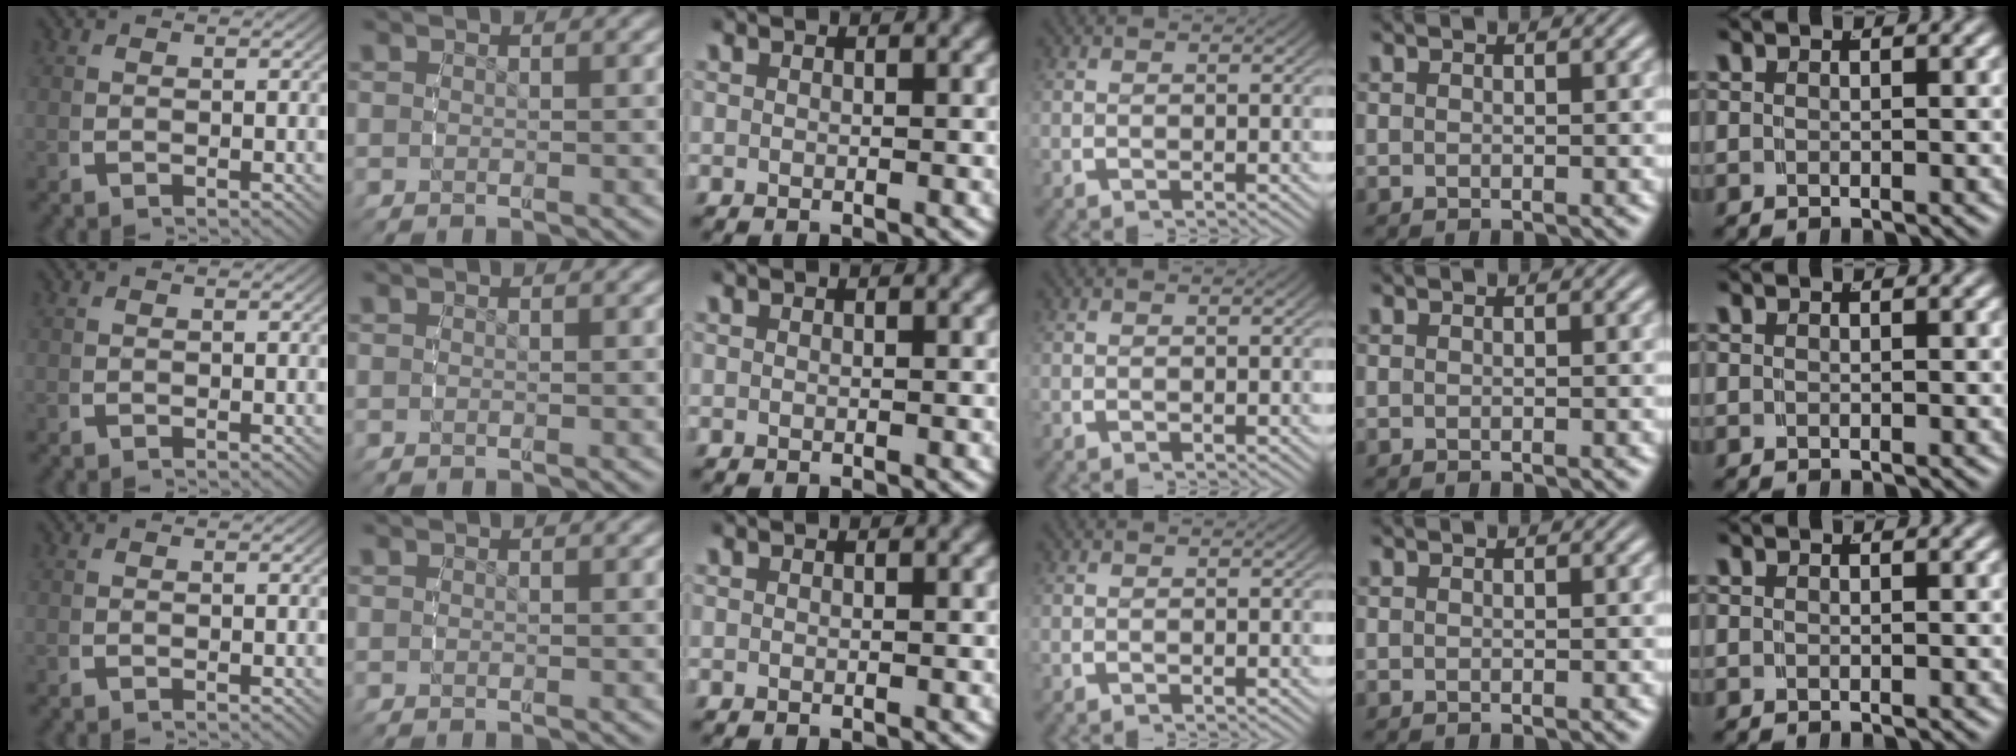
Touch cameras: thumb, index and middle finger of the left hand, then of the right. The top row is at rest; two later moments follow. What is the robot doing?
{"motion": "reach", "object": "coat"}